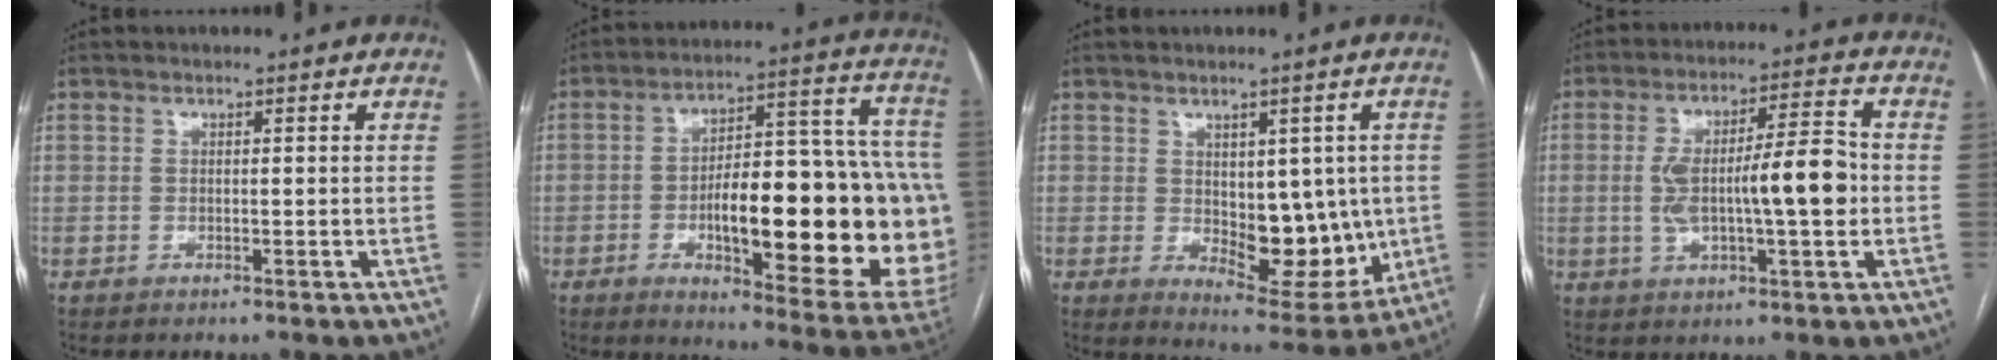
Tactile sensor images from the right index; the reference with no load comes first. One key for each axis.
{"total": 30.3, "fx": -4.8, "fy": 7.7, "fz": 28.9, "tx": -0.320, "ty": 0.025, "tz": -0.051}
{"total": 11.4, "fx": -0.4, "fy": 5.9, "fz": 9.8, "tx": -0.115, "ty": -0.007, "tz": 0.019}
{"total": 12.2, "fx": -0.6, "fy": 2.6, "fz": 11.9, "tx": -0.207, "ty": 0.022, "tz": -0.005}